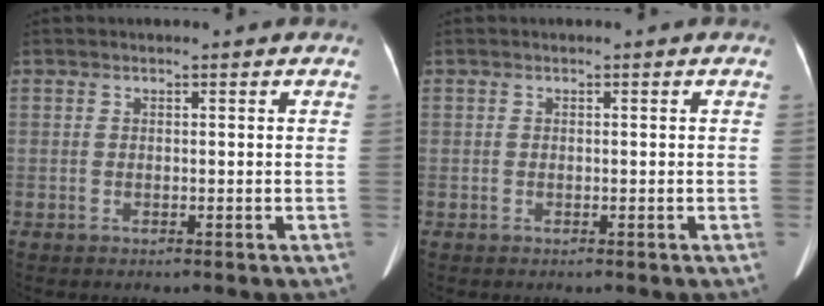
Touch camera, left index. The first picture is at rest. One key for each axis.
{"total": 0.0}